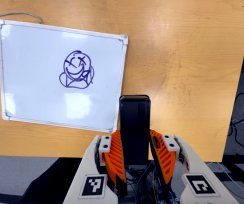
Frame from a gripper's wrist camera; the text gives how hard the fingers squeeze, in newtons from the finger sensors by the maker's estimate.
{"total": 4.3, "left": 3.0, "right": 5.6}